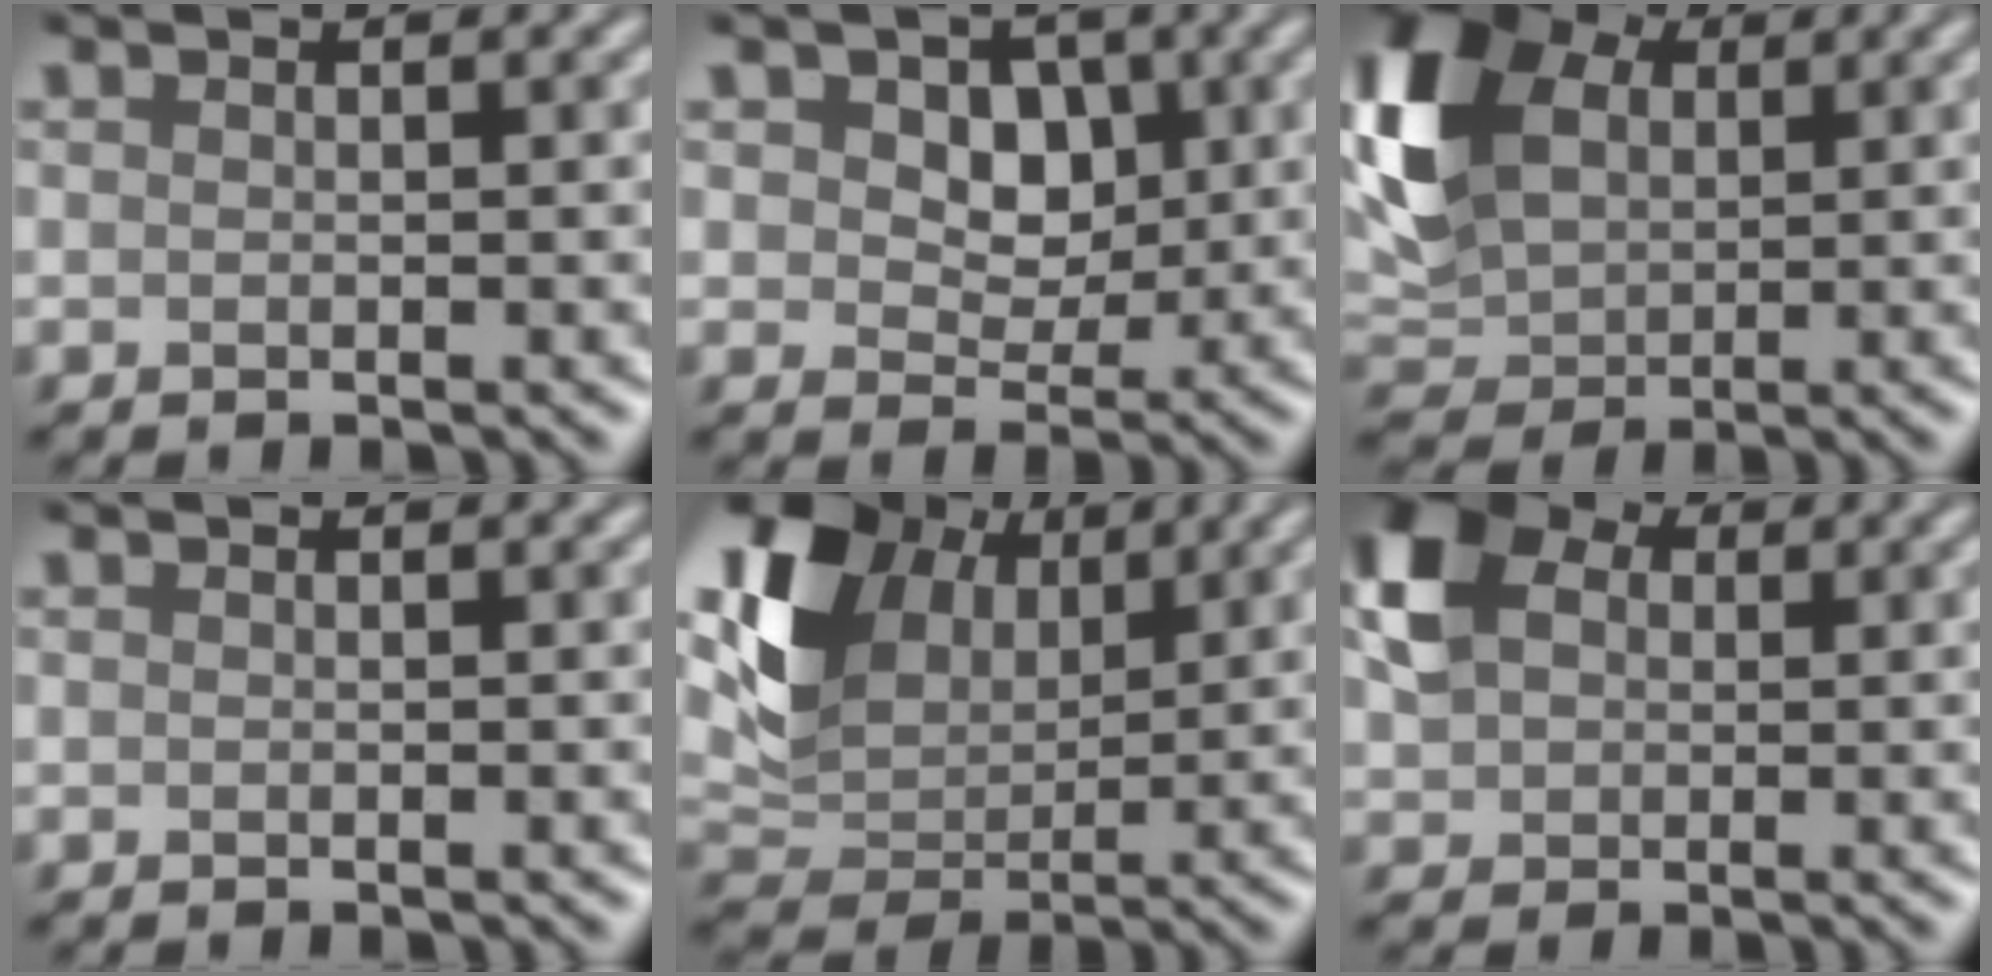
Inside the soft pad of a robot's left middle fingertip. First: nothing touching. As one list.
[{"total": 4.5, "force": [1.3, 3.3, 2.8], "torque": [-0.055, -0.003, 0.004]}, {"total": 9.9, "force": [3.1, 7.0, 6.4], "torque": [-0.165, 0.019, 0.055]}, {"total": 0.0}, {"total": 9.3, "force": [4.8, 6.2, 5.1], "torque": [-0.120, 0.005, 0.090]}, {"total": 5.6, "force": [1.5, 4.2, 3.3], "torque": [-0.085, 0.012, 0.022]}]